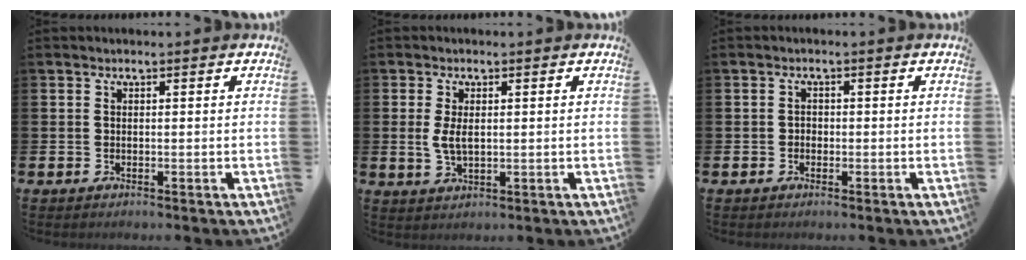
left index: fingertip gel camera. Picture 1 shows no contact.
{"total": 3.3, "force": [0.6, 1.6, 2.9], "torque": [-0.043, 0.000, 0.005]}
{"total": 1.2, "force": [-0.5, 1.0, 0.4], "torque": [-0.001, 0.003, -0.013]}